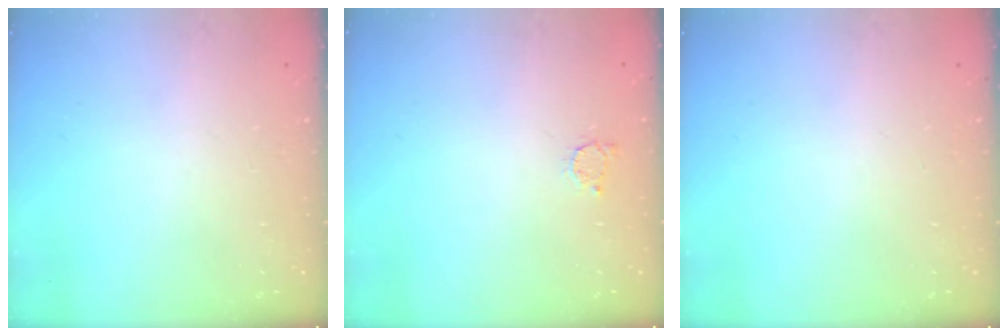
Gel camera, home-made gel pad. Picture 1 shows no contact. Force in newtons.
{"total": 2.4, "press": 2.4, "slide": 0.3}
{"total": 0.0}